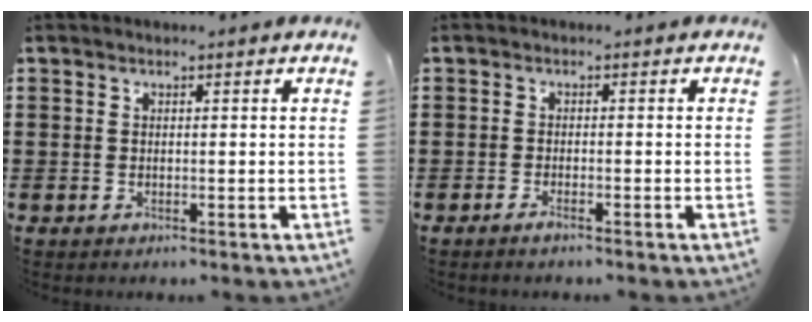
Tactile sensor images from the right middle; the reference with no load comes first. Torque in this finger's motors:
{"motor_torque": [2.14, 0.00, -0.04, 0.00]}